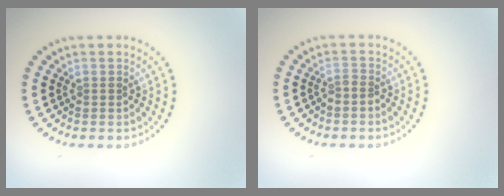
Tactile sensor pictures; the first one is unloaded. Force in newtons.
{"total": 0.8, "press": 0.5, "slide": 0.6}